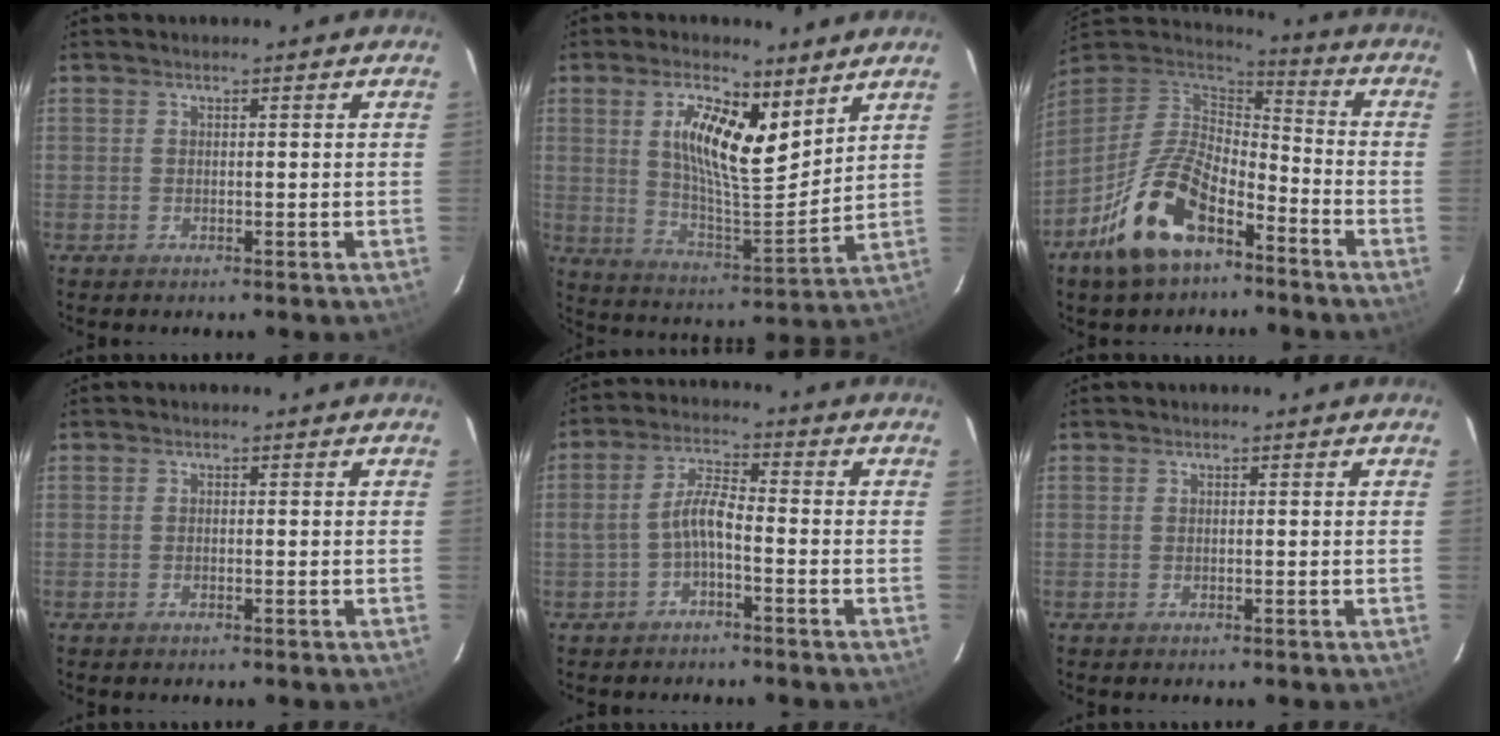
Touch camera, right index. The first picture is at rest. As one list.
[{"total": 13.8, "force": [6.6, 4.4, 11.3], "torque": [-0.196, 0.002, 0.119]}, {"total": 17.7, "force": [-10.2, 8.3, 11.9], "torque": [-0.245, -0.006, -0.189]}, {"total": 0.0}, {"total": 4.8, "force": [-2.2, 1.2, 4.1], "torque": [-0.090, 0.014, -0.040]}, {"total": 0.0}]